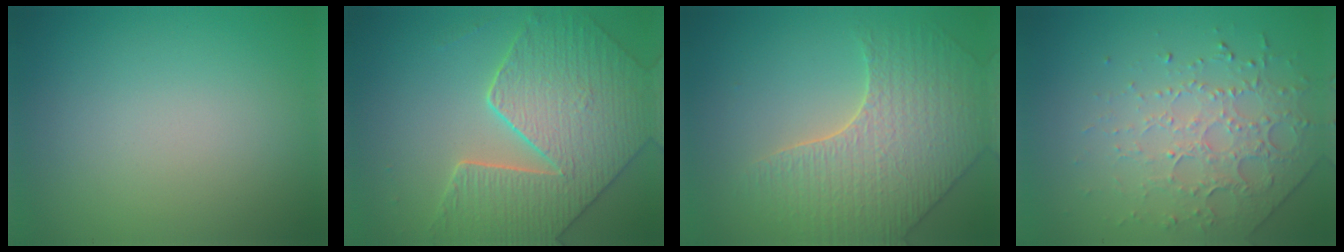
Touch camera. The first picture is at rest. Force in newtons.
{"total": 6.0, "press": 5.4, "slide": 2.6}
{"total": 4.5, "press": 4.3, "slide": 1.1}
{"total": 4.7, "press": 3.2, "slide": 3.5}